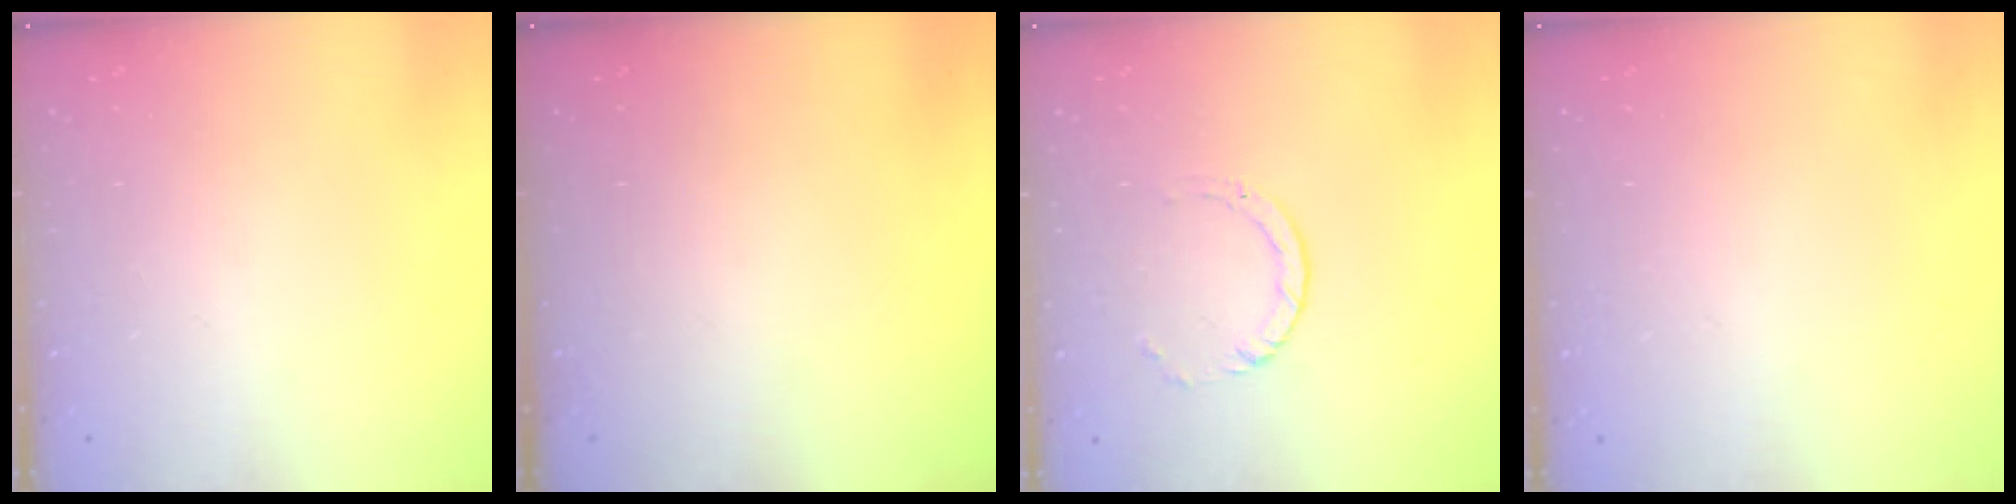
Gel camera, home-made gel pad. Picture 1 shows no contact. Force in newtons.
{"total": 0.0}
{"total": 1.0, "press": 1.0, "slide": 0.1}
{"total": 2.6, "press": 2.6, "slide": 0.2}